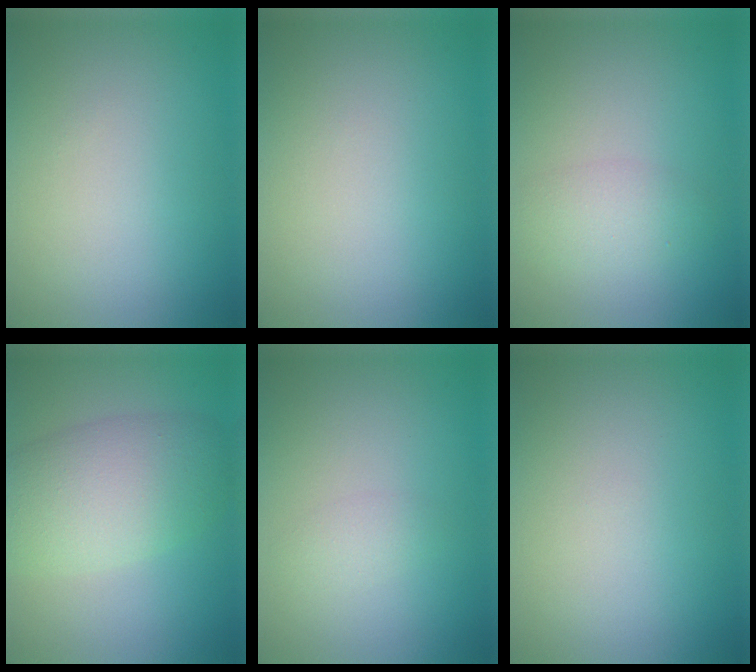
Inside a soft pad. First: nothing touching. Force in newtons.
{"total": 0.0}
{"total": 2.2, "press": 2.1, "slide": 0.2}
{"total": 7.0, "press": 7.0, "slide": 0.4}
{"total": 1.1, "press": 1.1, "slide": 0.1}
{"total": 0.0}